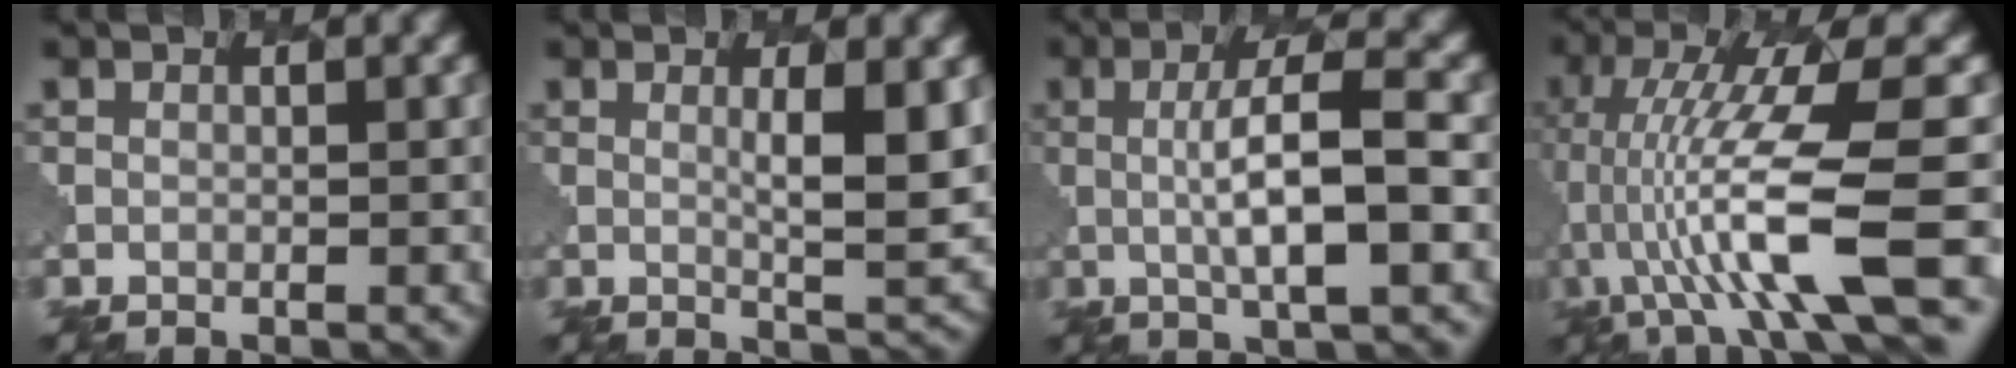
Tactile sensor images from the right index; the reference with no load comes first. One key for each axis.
{"total": 4.4, "fx": 1.0, "fy": 0.8, "fz": 4.2, "tx": -0.064, "ty": -0.007, "tz": 0.019}
{"total": 6.1, "fx": 0.3, "fy": 1.3, "fz": 5.9, "tx": -0.102, "ty": 0.004, "tz": 0.002}
{"total": 10.8, "fx": -2.0, "fy": 2.1, "fz": 10.4, "tx": -0.192, "ty": 0.008, "tz": -0.030}